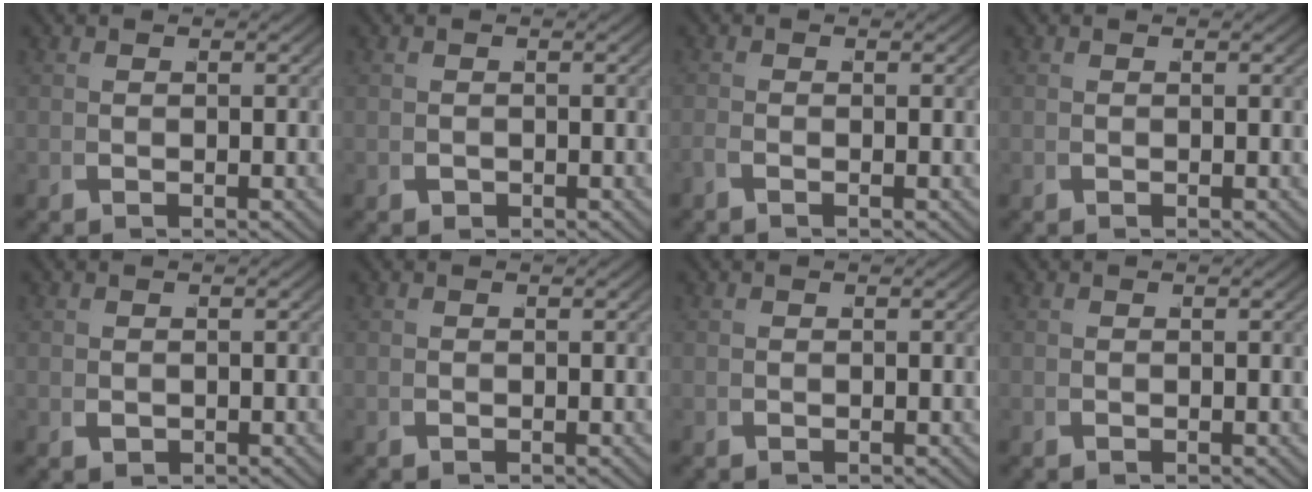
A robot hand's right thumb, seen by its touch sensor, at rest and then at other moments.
{"total": 0.7, "force": [-0.4, 0.5, 0.2], "torque": [-0.007, -0.006, -0.003]}
{"total": 0.7, "force": [-0.6, -0.3, 0.0], "torque": [0.007, 0.005, -0.019]}
{"total": 0.0}
{"total": 0.9, "force": [0.0, 0.7, 0.6], "torque": [-0.012, -0.006, 0.006]}
{"total": 0.0}
{"total": 0.0}
{"total": 0.0}